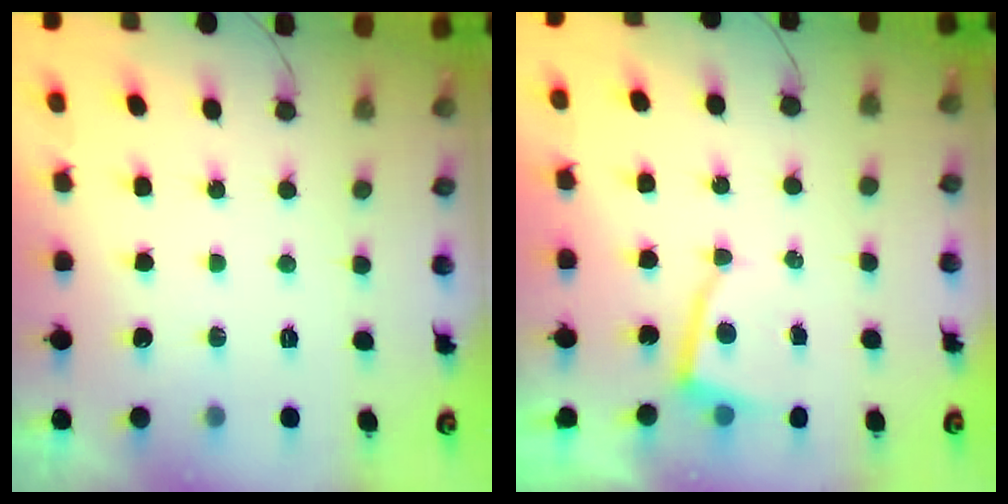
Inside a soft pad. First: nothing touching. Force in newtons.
{"total": 3.1, "press": 3.1, "slide": 0.3}